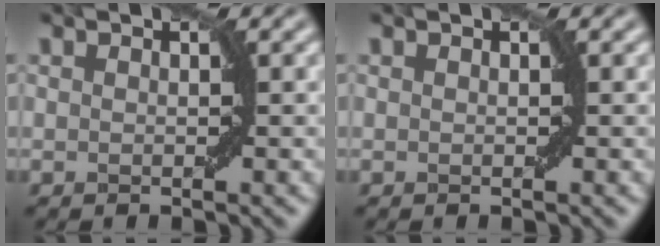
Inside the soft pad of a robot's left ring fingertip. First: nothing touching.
{"total": 0.0}